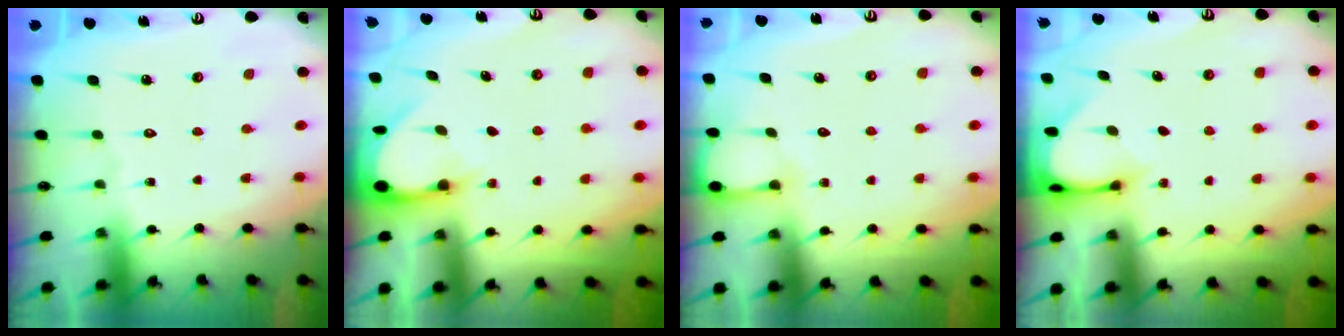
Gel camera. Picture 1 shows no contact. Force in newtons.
{"total": 3.3, "press": 3.2, "slide": 0.2}
{"total": 4.2, "press": 4.2, "slide": 0.3}
{"total": 3.4, "press": 3.3, "slide": 0.3}